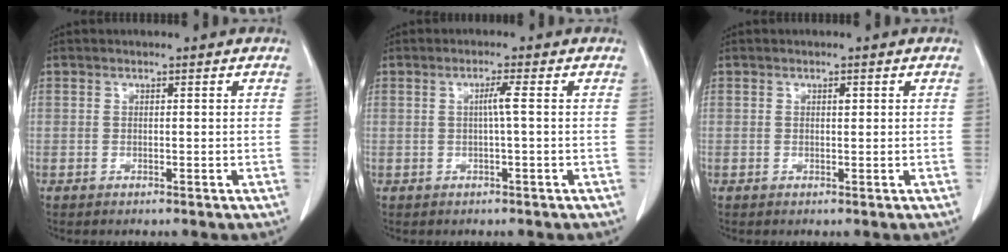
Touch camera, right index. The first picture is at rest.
{"total": 2.0, "force": [0.0, -0.5, 1.9], "torque": [-0.034, 0.002, 0.000]}
{"total": 0.6, "force": [0.2, 0.3, 0.5], "torque": [-0.010, -0.001, 0.003]}